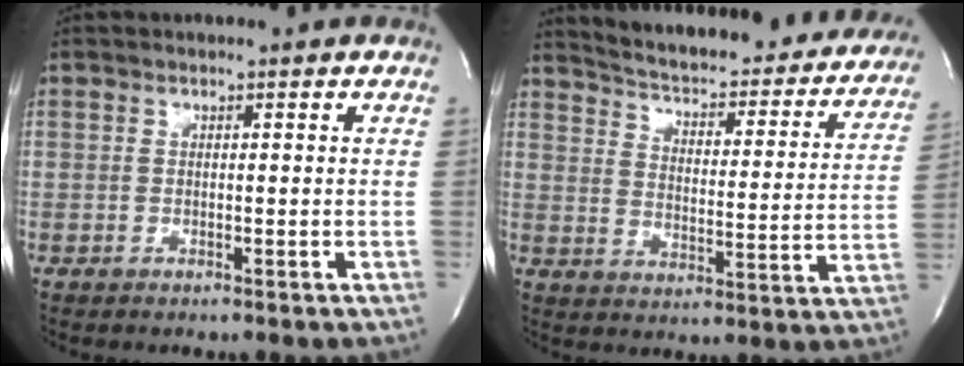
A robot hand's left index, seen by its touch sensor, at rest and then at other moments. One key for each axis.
{"total": 28.2, "fx": 25.5, "fy": 6.6, "fz": 10.1, "tx": -0.152, "ty": -0.063, "tz": 0.306}